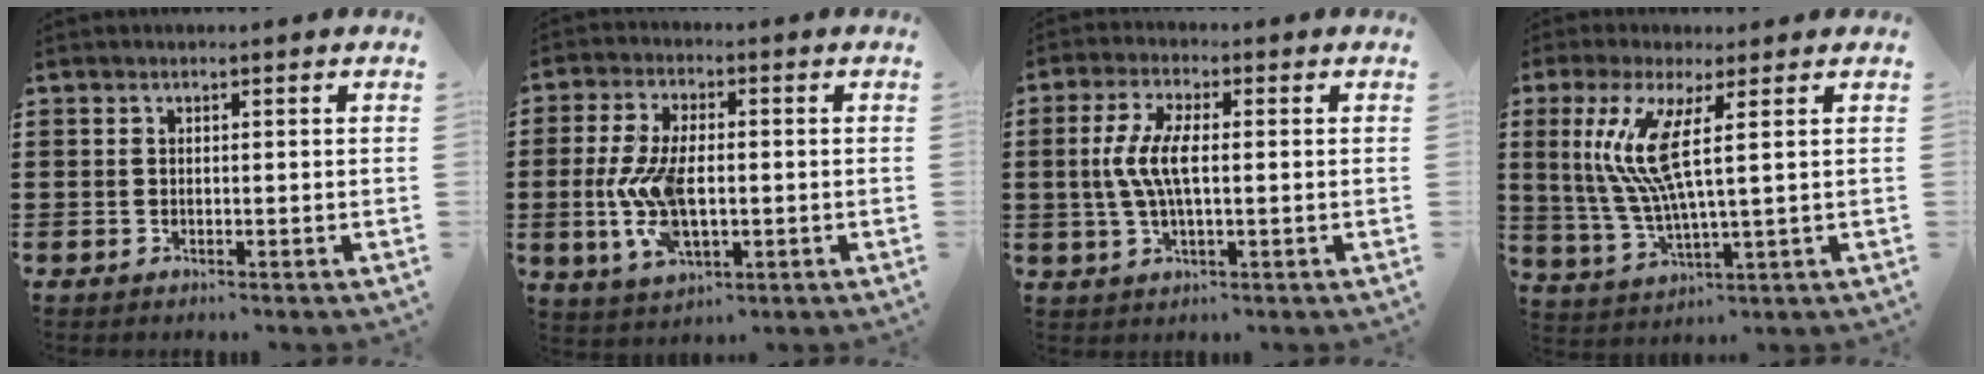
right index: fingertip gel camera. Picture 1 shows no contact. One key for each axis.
{"total": 9.1, "fx": -1.1, "fy": 4.4, "fz": 7.9, "tx": -0.188, "ty": -0.009, "tz": -0.025}
{"total": 6.6, "fx": -0.1, "fy": 2.3, "fz": 6.2, "tx": -0.146, "ty": -0.007, "tz": -0.014}
{"total": 9.8, "fx": 2.4, "fy": 1.2, "fz": 9.4, "tx": -0.212, "ty": -0.015, "tz": 0.033}